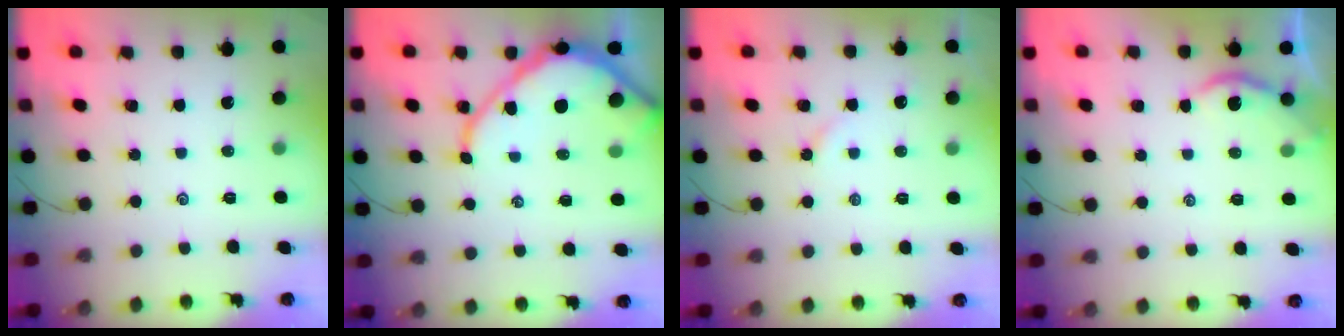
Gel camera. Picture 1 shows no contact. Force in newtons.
{"total": 11.3, "press": 11.2, "slide": 1.1}
{"total": 4.0, "press": 4.0, "slide": 0.5}
{"total": 2.7, "press": 2.7, "slide": 0.2}